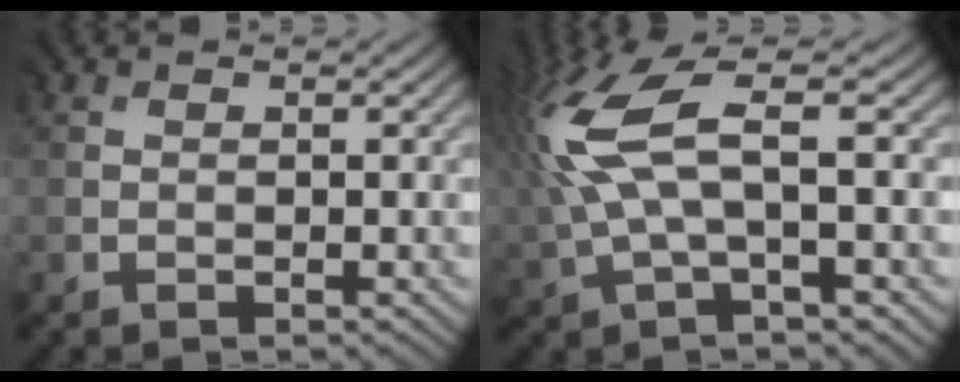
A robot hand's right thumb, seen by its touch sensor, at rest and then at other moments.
{"total": 8.6, "force": [0.9, 2.5, 8.2], "torque": [-0.202, 0.016, 0.019]}